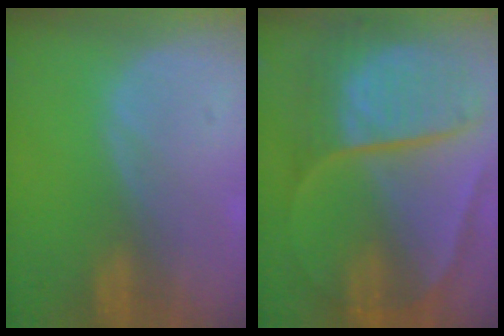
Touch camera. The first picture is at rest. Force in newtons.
{"total": 10.8, "press": 10.7, "slide": 1.0}